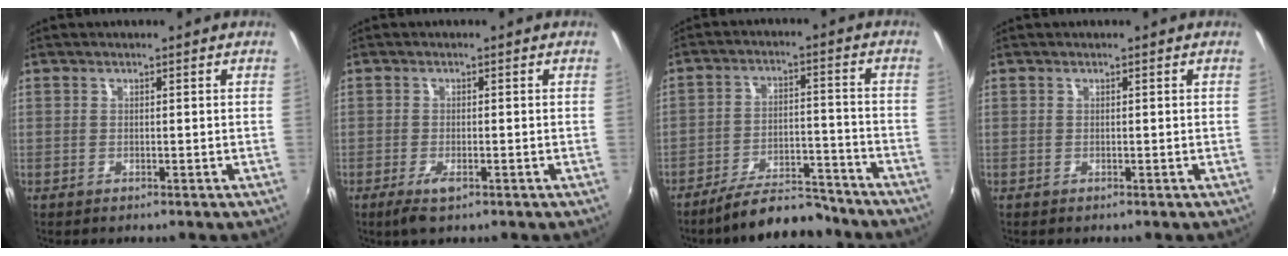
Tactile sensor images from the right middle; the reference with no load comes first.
{"total": 3.1, "force": [-1.8, 0.9, 2.4], "torque": [-0.052, -0.010, -0.032]}
{"total": 11.7, "force": [-10.5, 2.6, 4.5], "torque": [-0.094, 0.008, -0.155]}
{"total": 0.0}